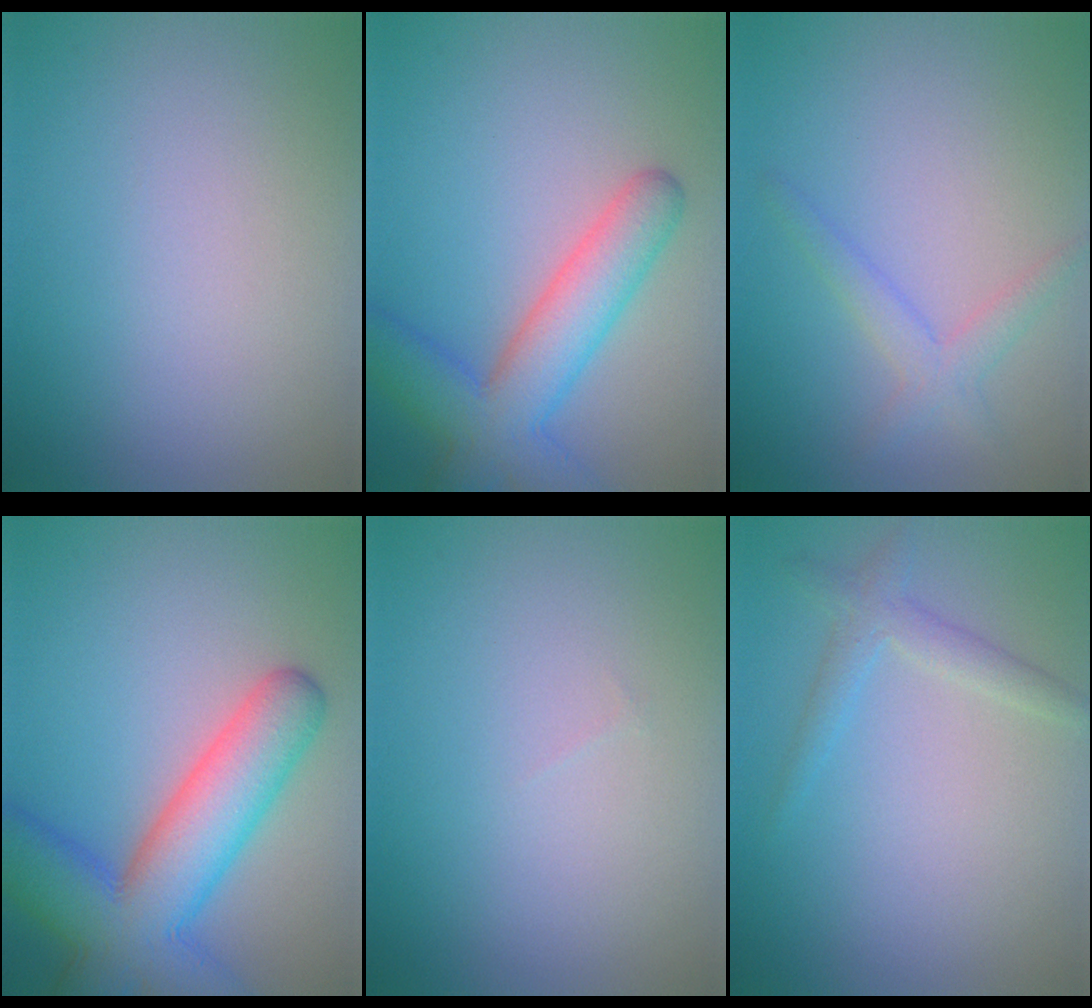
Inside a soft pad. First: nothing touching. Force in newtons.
{"total": 6.5, "press": 6.5, "slide": 0.3}
{"total": 2.1, "press": 2.1, "slide": 0.1}
{"total": 9.9, "press": 9.9, "slide": 0.4}
{"total": 0.0}
{"total": 2.0, "press": 2.0, "slide": 0.1}